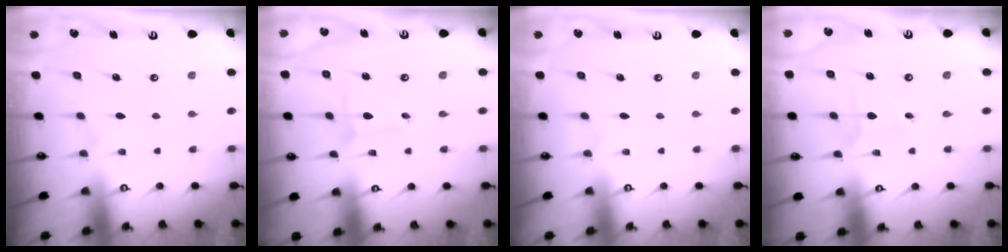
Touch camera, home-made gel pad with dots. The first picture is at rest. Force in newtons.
{"total": 2.1, "press": 2.1, "slide": 0.2}
{"total": 0.0}
{"total": 1.8, "press": 1.8, "slide": 0.2}